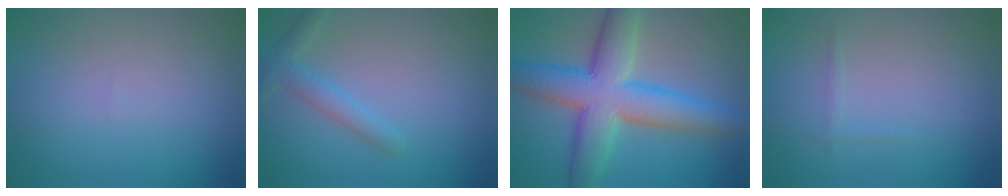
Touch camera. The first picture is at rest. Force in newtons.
{"total": 2.5, "press": 2.5, "slide": 0.2}
{"total": 10.2, "press": 10.2, "slide": 0.2}
{"total": 0.6, "press": 0.6, "slide": 0.0}